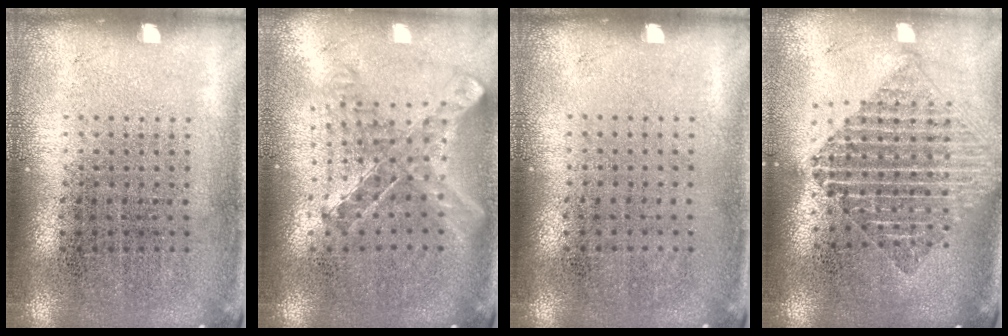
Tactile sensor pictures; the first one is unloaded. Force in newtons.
{"total": 1.0, "press": 1.0, "slide": 0.1}
{"total": 0.0}
{"total": 1.9, "press": 1.6, "slide": 1.1}